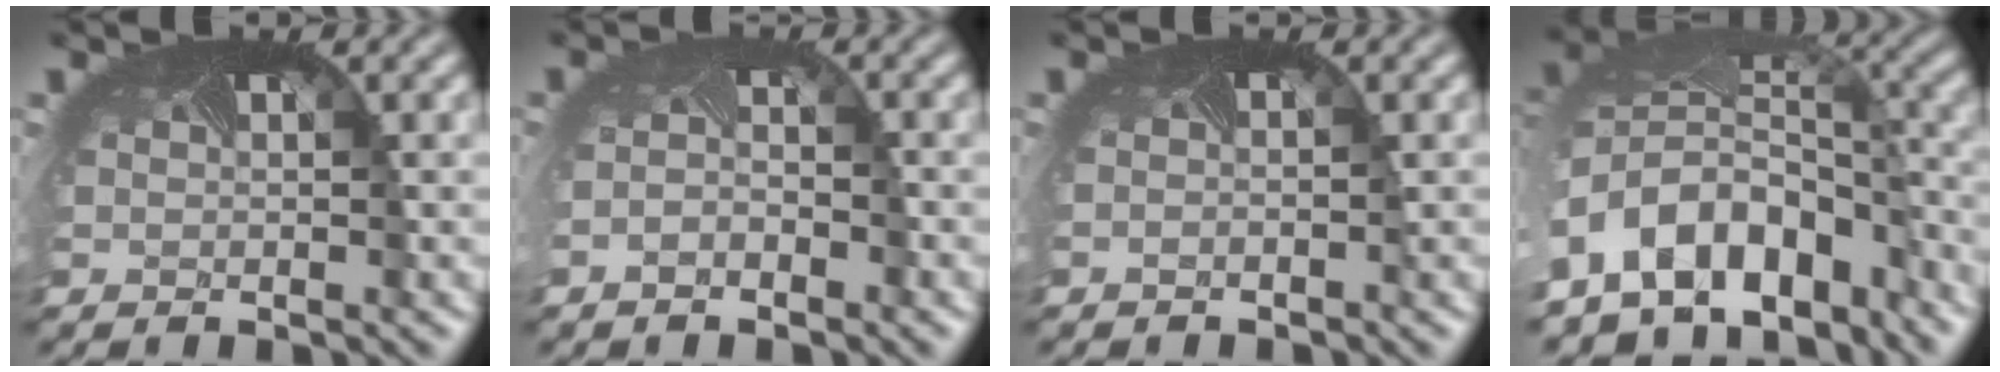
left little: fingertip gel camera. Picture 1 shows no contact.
{"total": 1.5, "force": [-1.2, 0.5, 0.8], "torque": [-0.020, -0.006, -0.020]}
{"total": 0.8, "force": [-0.8, -0.2, 0.2], "torque": [-0.006, -0.004, -0.012]}
{"total": 12.1, "force": [-6.0, 8.7, 5.9], "torque": [-0.145, -0.024, -0.088]}